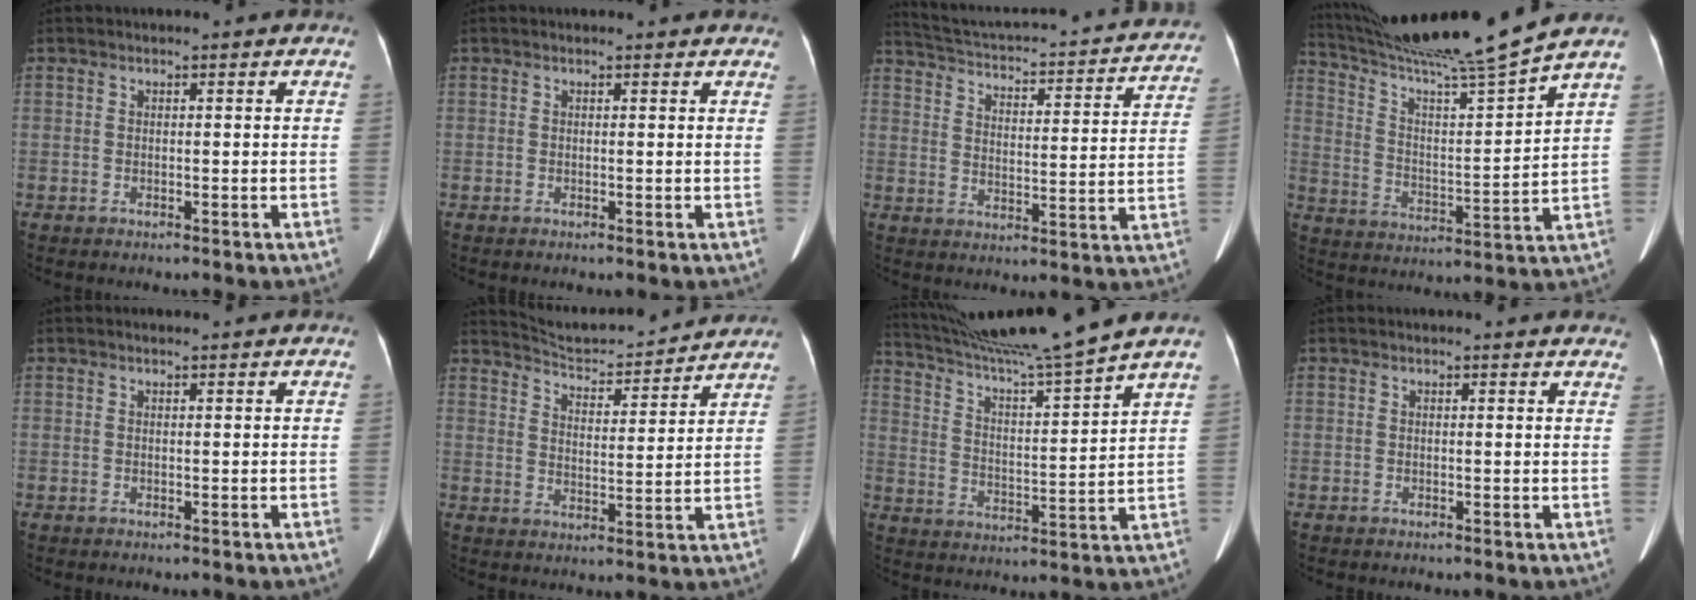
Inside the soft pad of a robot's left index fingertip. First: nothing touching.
{"total": 3.9, "force": [3.6, 0.8, 1.3], "torque": [-0.017, 0.019, 0.032]}
{"total": 24.3, "force": [21.9, 4.2, 9.8], "torque": [-0.158, -0.026, 0.277]}
{"total": 17.2, "force": [15.2, -3.1, 7.4], "torque": [-0.134, -0.031, 0.252]}
{"total": 1.1, "force": [1.0, -0.1, 0.5], "torque": [-0.009, 0.008, 0.019]}
{"total": 12.7, "force": [12.3, 1.0, 2.7], "torque": [-0.050, 0.006, 0.182]}
{"total": 16.4, "force": [14.6, -3.1, 6.8], "torque": [-0.123, -0.028, 0.239]}
{"total": 8.3, "force": [7.7, 1.5, 2.5], "torque": [-0.015, 0.006, 0.066]}